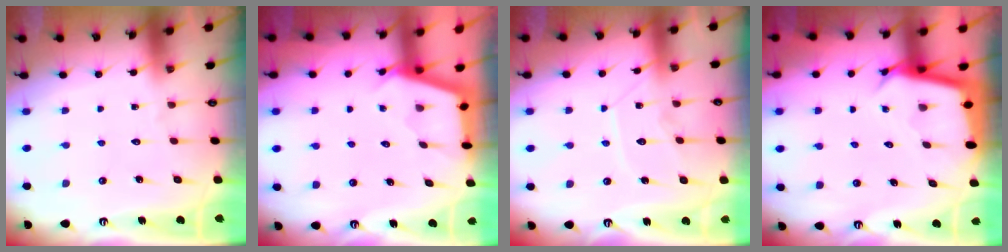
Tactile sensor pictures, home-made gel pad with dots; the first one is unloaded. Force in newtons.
{"total": 2.4, "press": 2.4, "slide": 0.2}
{"total": 8.4, "press": 8.4, "slide": 0.1}
{"total": 2.9, "press": 2.9, "slide": 0.0}